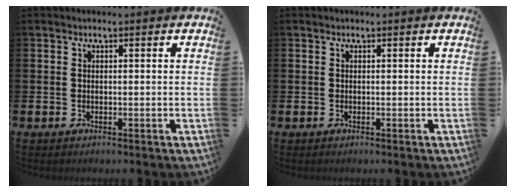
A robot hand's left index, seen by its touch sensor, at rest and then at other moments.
{"total": 0.0}